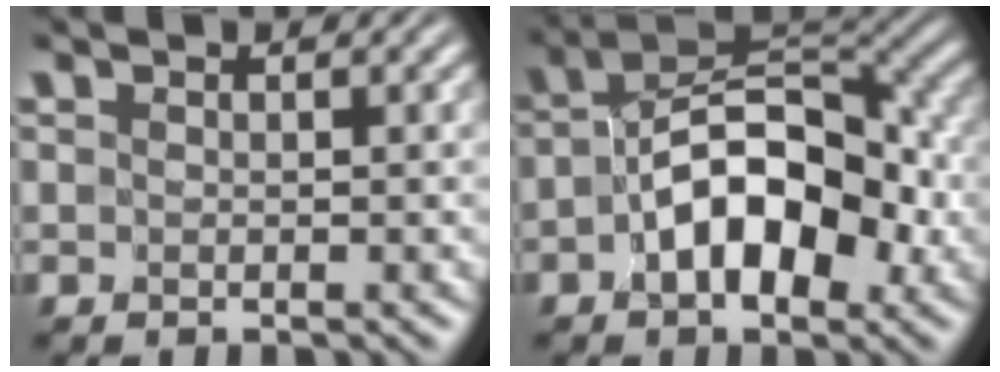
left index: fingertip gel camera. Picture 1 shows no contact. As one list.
[{"total": 8.1, "force": [-2.0, 4.6, 6.4], "torque": [-0.093, 0.018, -0.040]}]